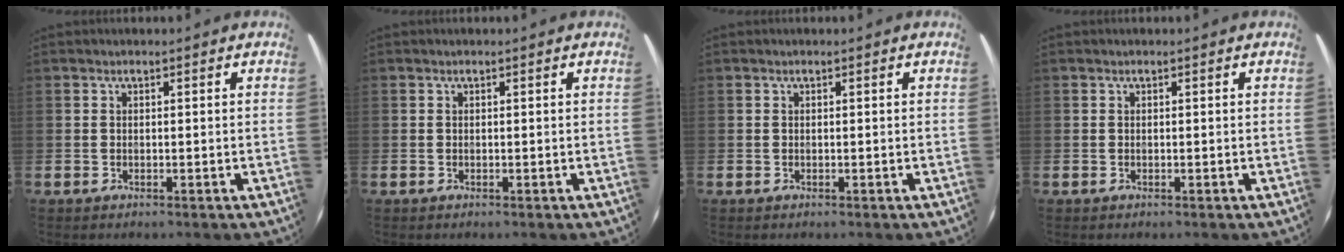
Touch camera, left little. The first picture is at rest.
{"total": 0.0}
{"total": 0.0}
{"total": 0.0}